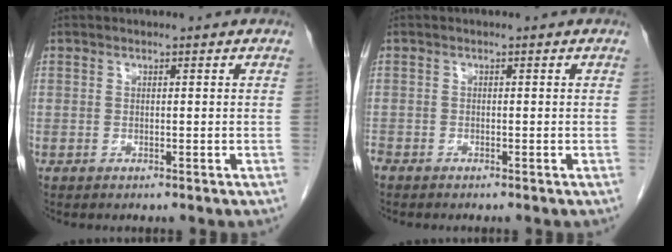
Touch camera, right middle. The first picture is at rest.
{"total": 1.7, "force": [-1.5, 0.8, 0.4], "torque": [-0.016, -0.003, -0.029]}